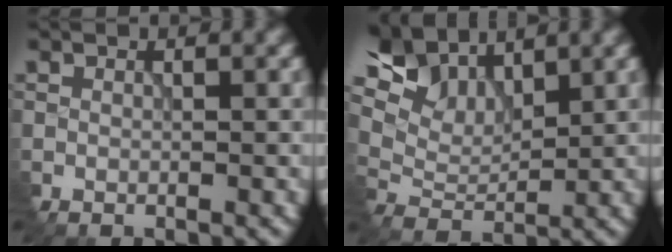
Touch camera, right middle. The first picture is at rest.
{"total": 8.0, "force": [5.9, 3.7, 4.0], "torque": [-0.104, 0.015, 0.093]}